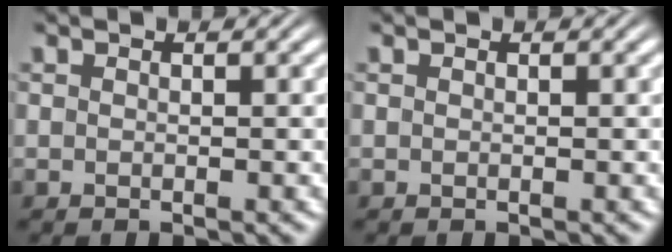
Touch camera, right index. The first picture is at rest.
{"total": 0.0}